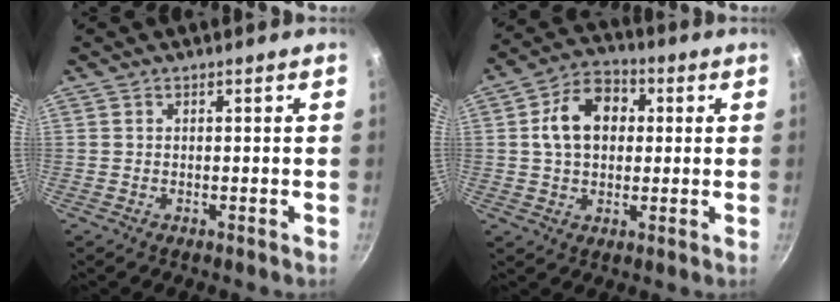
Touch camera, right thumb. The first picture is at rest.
{"total": 11.3, "force": [1.7, 8.2, 7.5], "torque": [-0.094, 0.019, 0.015]}